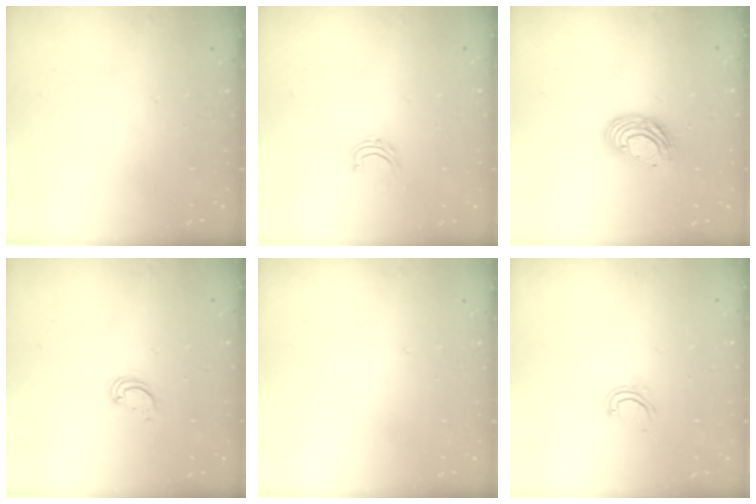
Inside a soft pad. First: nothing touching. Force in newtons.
{"total": 5.9, "press": 5.9, "slide": 0.5}
{"total": 9.9, "press": 9.9, "slide": 0.8}
{"total": 3.2, "press": 3.1, "slide": 0.3}
{"total": 0.0}
{"total": 3.9, "press": 3.9, "slide": 0.4}